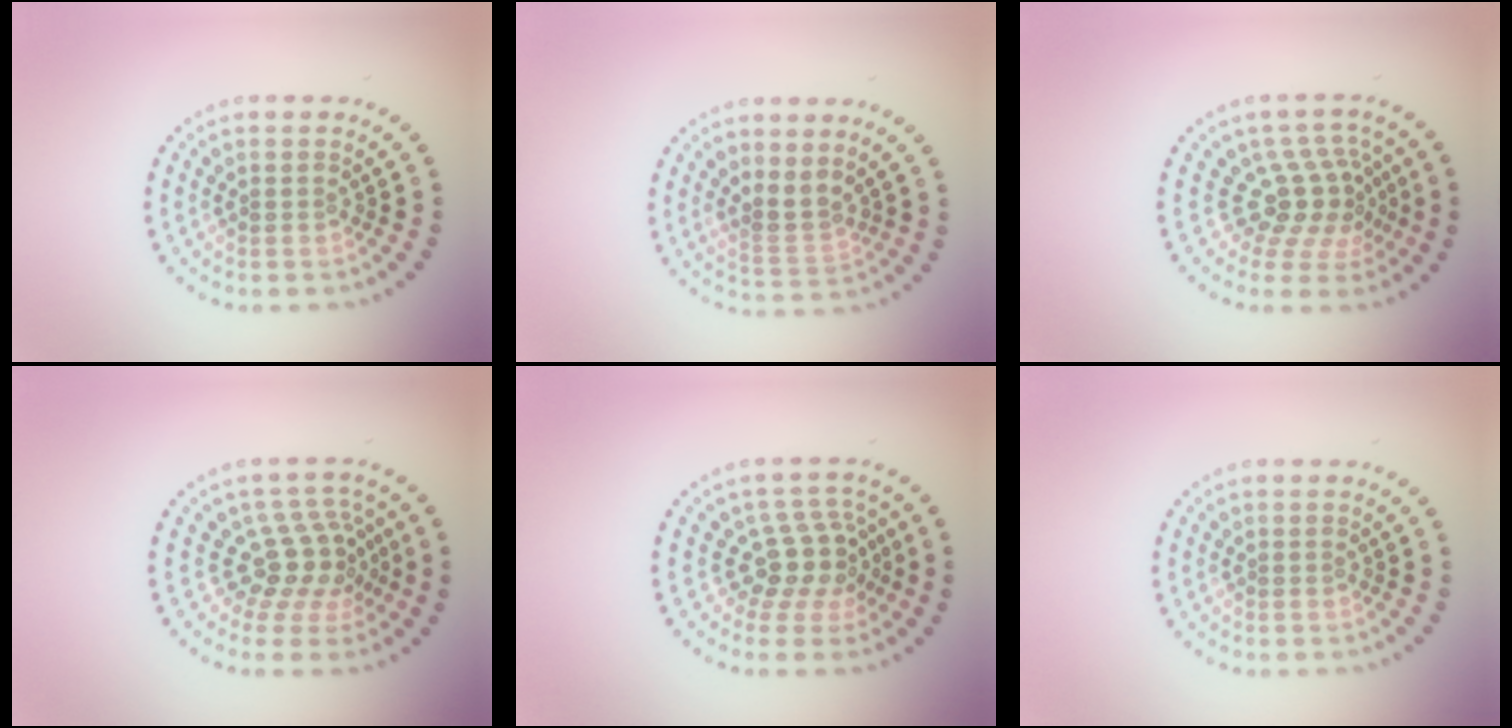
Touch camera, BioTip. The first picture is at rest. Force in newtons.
{"total": 2.1, "press": 1.6, "slide": 1.3}
{"total": 4.1, "press": 2.9, "slide": 2.9}
{"total": 4.2, "press": 3.0, "slide": 3.0}
{"total": 3.8, "press": 2.9, "slide": 2.5}
{"total": 0.0}